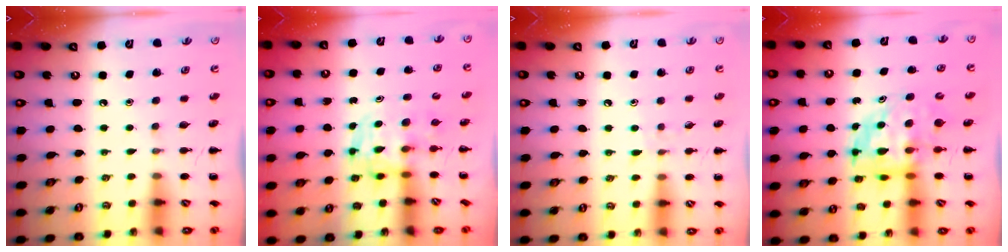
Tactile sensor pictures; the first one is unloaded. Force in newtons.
{"total": 3.7, "press": 3.7, "slide": 0.6}
{"total": 5.1, "press": 4.7, "slide": 2.0}
{"total": 5.9, "press": 5.7, "slide": 1.6}